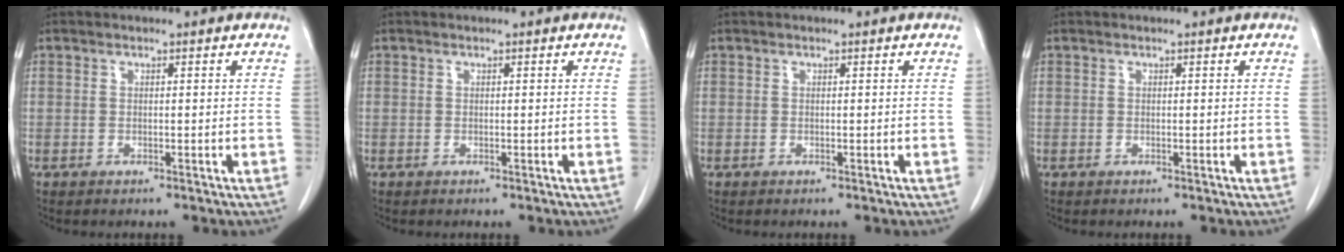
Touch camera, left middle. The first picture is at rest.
{"total": 0.0}
{"total": 0.0}
{"total": 0.0}